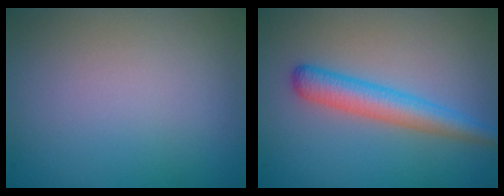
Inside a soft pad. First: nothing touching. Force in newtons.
{"total": 3.3, "press": 3.3, "slide": 0.2}